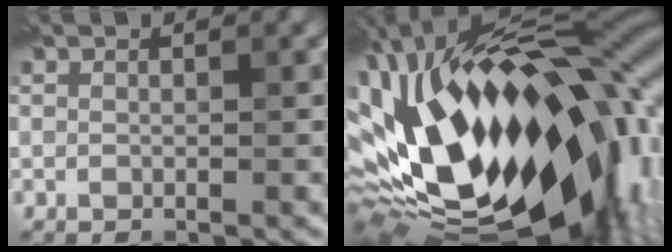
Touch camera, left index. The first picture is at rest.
{"total": 20.8, "force": [-1.3, 11.5, 17.3], "torque": [-0.313, -0.034, -0.027]}